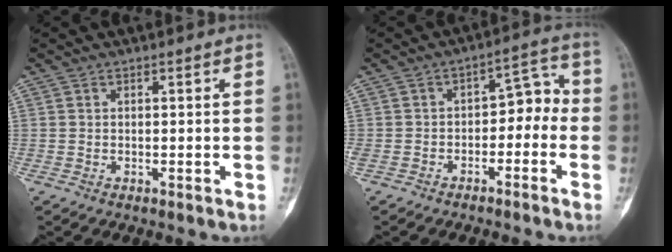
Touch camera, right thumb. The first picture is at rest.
{"total": 8.8, "force": [-2.7, 5.8, 6.0], "torque": [-0.074, 0.049, -0.047]}